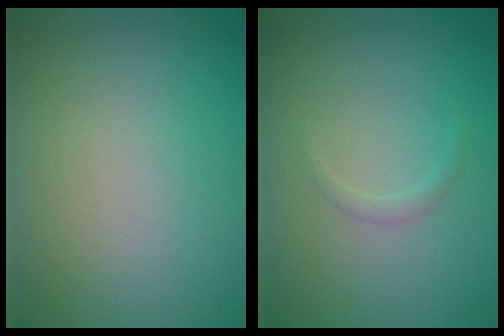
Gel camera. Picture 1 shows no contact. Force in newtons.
{"total": 0.7, "press": 0.7, "slide": 0.0}